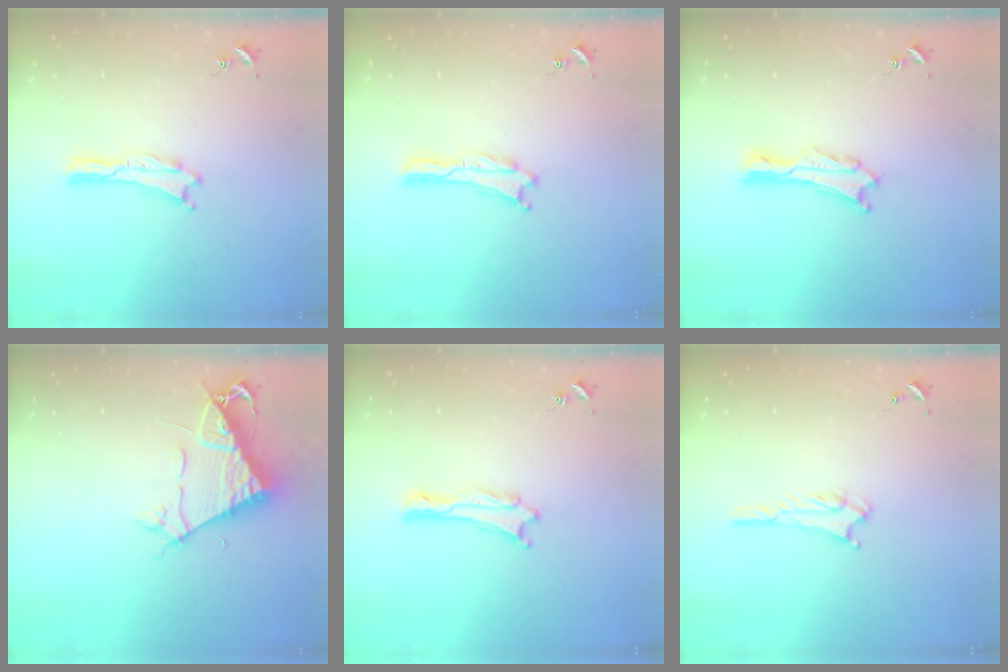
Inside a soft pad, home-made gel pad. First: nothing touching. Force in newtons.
{"total": 0.0}
{"total": 0.9, "press": 0.9, "slide": 0.2}
{"total": 7.2, "press": 7.2, "slide": 0.9}
{"total": 0.6, "press": 0.5, "slide": 0.1}
{"total": 1.6, "press": 1.6, "slide": 0.1}